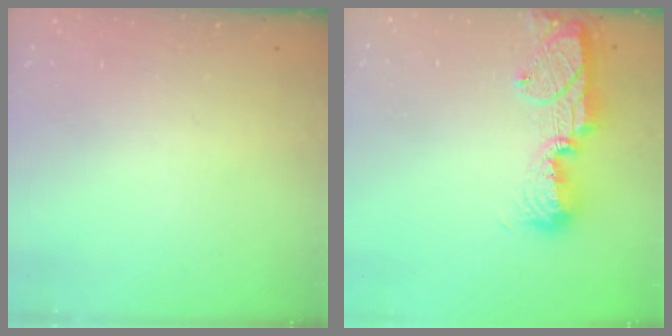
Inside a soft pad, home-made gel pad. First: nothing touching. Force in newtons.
{"total": 11.5, "press": 11.5, "slide": 0.7}